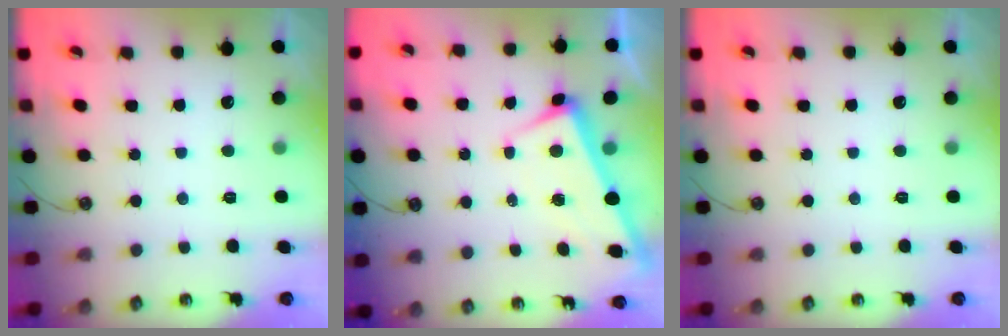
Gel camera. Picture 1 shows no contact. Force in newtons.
{"total": 2.0, "press": 1.9, "slide": 0.6}
{"total": 0.0}